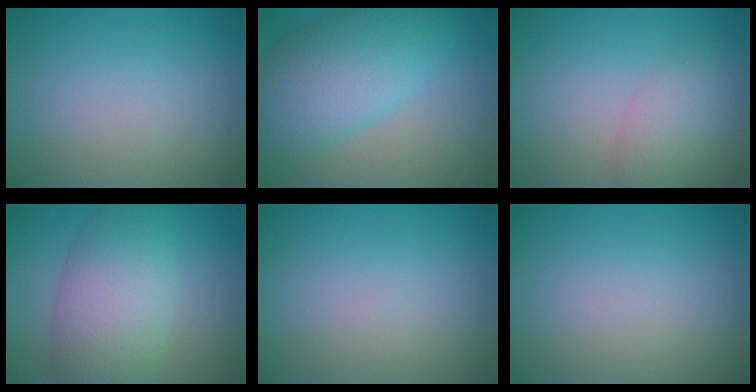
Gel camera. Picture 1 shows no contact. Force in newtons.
{"total": 9.1, "press": 9.1, "slide": 0.3}
{"total": 2.9, "press": 2.9, "slide": 0.1}
{"total": 7.7, "press": 7.7, "slide": 0.2}
{"total": 0.0}
{"total": 0.0}